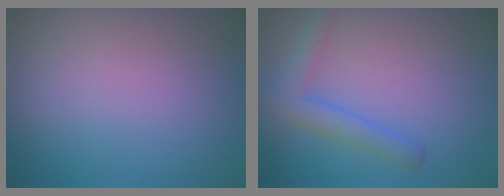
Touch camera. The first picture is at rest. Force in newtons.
{"total": 2.7, "press": 2.7, "slide": 0.1}